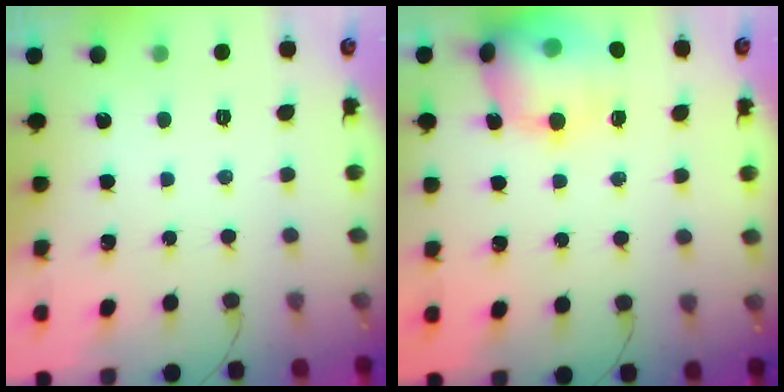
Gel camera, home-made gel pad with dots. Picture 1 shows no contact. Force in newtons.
{"total": 15.8, "press": 15.4, "slide": 3.3}